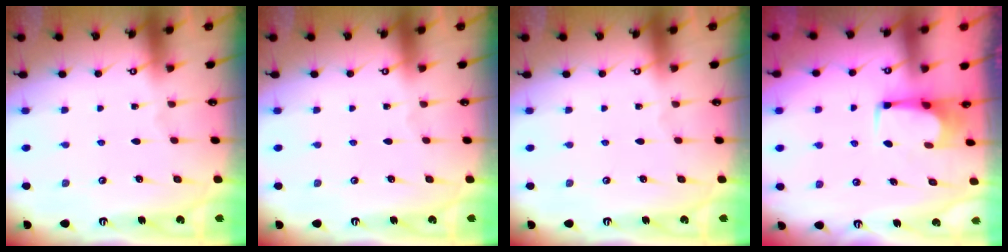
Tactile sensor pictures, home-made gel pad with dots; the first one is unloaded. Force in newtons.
{"total": 0.0}
{"total": 0.0}
{"total": 2.5, "press": 2.4, "slide": 0.4}